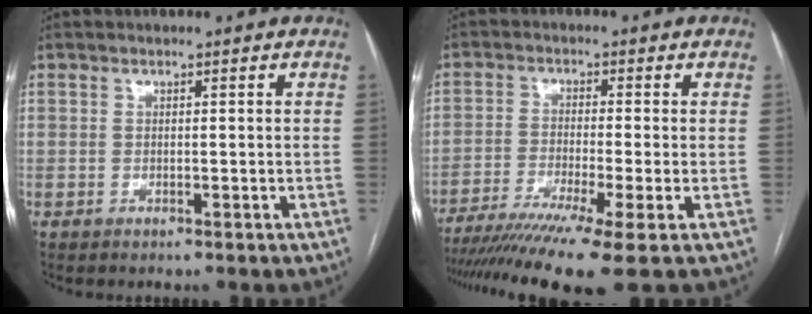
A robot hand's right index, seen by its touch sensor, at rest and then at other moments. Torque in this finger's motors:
{"motor_torque": [1.15, -0.99, 0.79, 0.19]}